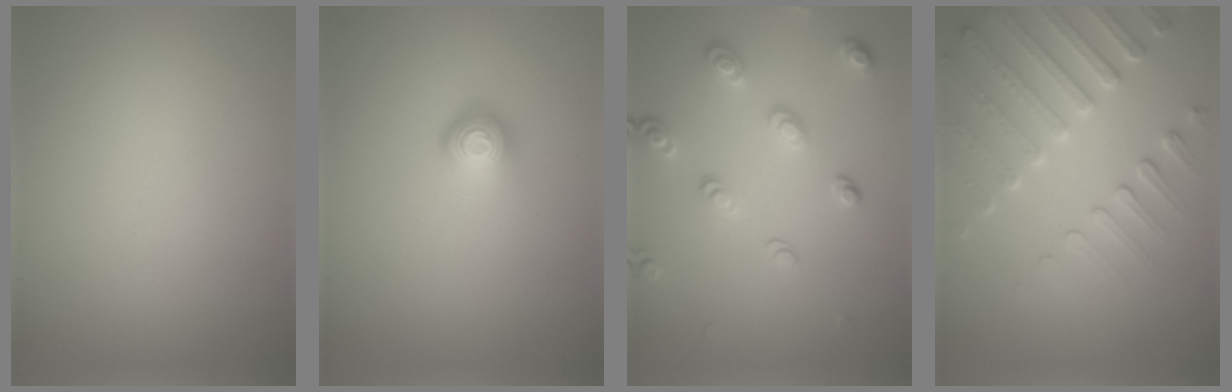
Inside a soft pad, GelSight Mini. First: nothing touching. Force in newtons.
{"total": 1.9, "press": 1.3, "slide": 1.4}
{"total": 3.3, "press": 2.6, "slide": 2.1}
{"total": 4.5, "press": 4.4, "slide": 0.8}